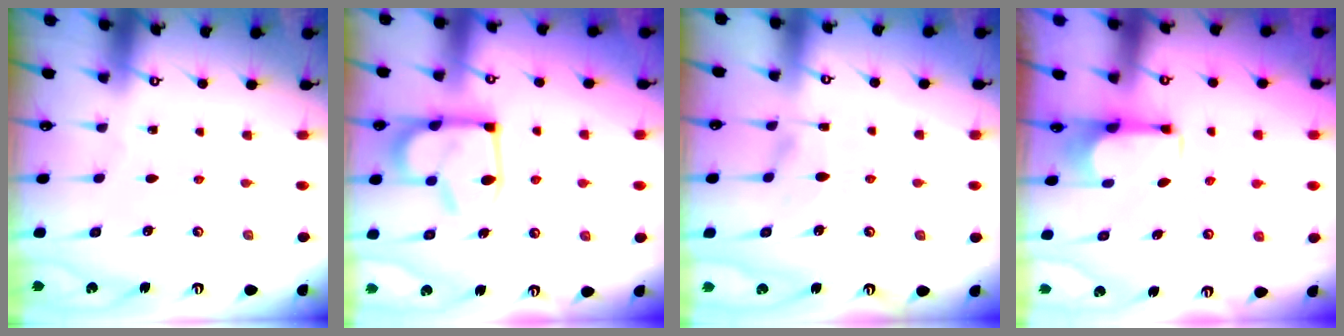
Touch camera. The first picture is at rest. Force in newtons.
{"total": 13.3, "press": 13.2, "slide": 1.1}
{"total": 2.3, "press": 2.1, "slide": 1.0}
{"total": 2.7, "press": 2.6, "slide": 0.7}